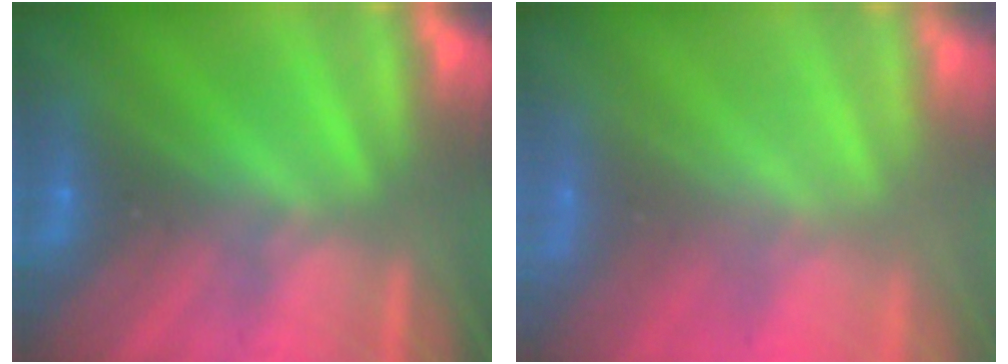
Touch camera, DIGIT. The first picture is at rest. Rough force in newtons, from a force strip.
{"total": 6.6}